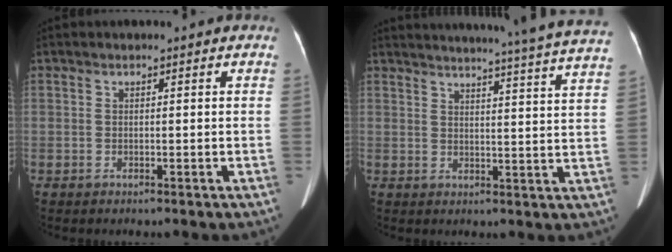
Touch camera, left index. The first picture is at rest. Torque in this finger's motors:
{"motor_torque": [0.46, -0.68, 0.13, 0.09]}